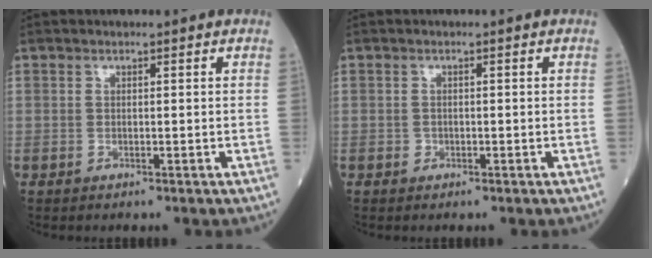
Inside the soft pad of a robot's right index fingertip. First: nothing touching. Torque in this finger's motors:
{"motor_torque": [0.16, -0.09, 0.05, -0.01]}